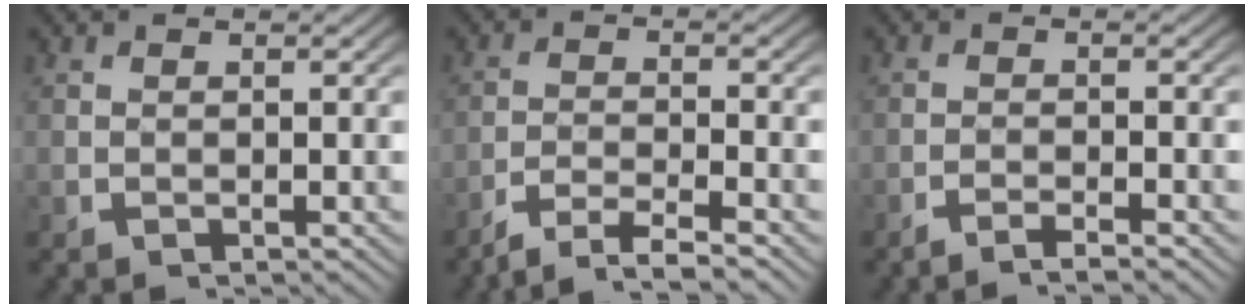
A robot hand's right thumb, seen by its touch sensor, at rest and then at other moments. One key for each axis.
{"total": 4.6, "fx": -3.4, "fy": 1.9, "fz": 2.5, "tx": -0.040, "ty": -0.008, "tz": -0.059}
{"total": 2.0, "fx": -1.7, "fy": 0.2, "fz": 1.0, "tx": -0.016, "ty": -0.002, "tz": -0.037}